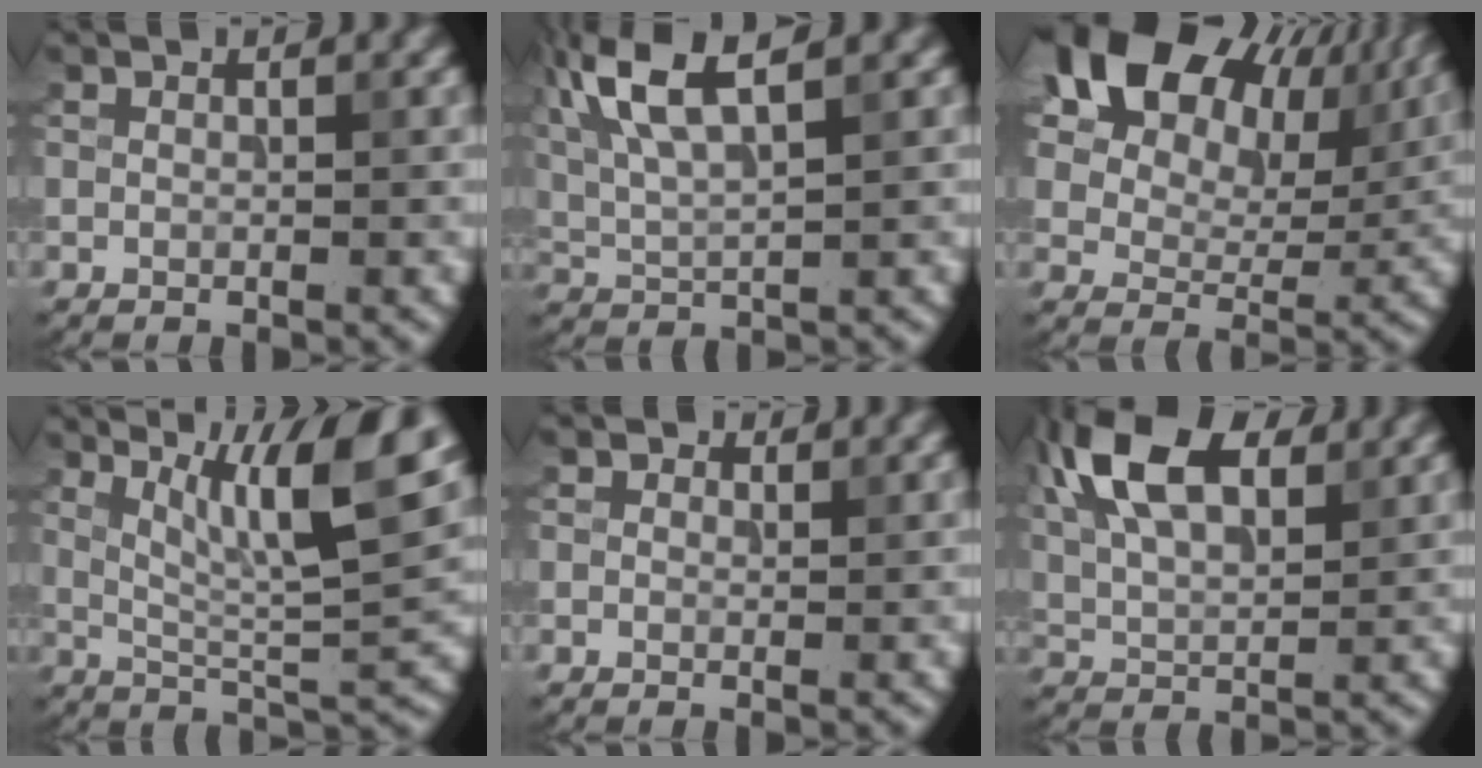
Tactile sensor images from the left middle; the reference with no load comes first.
{"total": 8.0, "force": [3.9, 2.4, 6.5], "torque": [-0.142, 0.020, 0.077]}
{"total": 17.3, "force": [9.2, 11.2, 9.5], "torque": [-0.197, 0.063, 0.168]}
{"total": 10.1, "force": [4.8, 2.4, 8.5], "torque": [-0.132, 0.003, 0.085]}
{"total": 0.8, "force": [0.4, 0.7, 0.3], "torque": [-0.004, -0.005, -0.001]}
{"total": 10.5, "force": [4.7, 5.2, 7.7], "torque": [-0.159, 0.026, 0.074]}